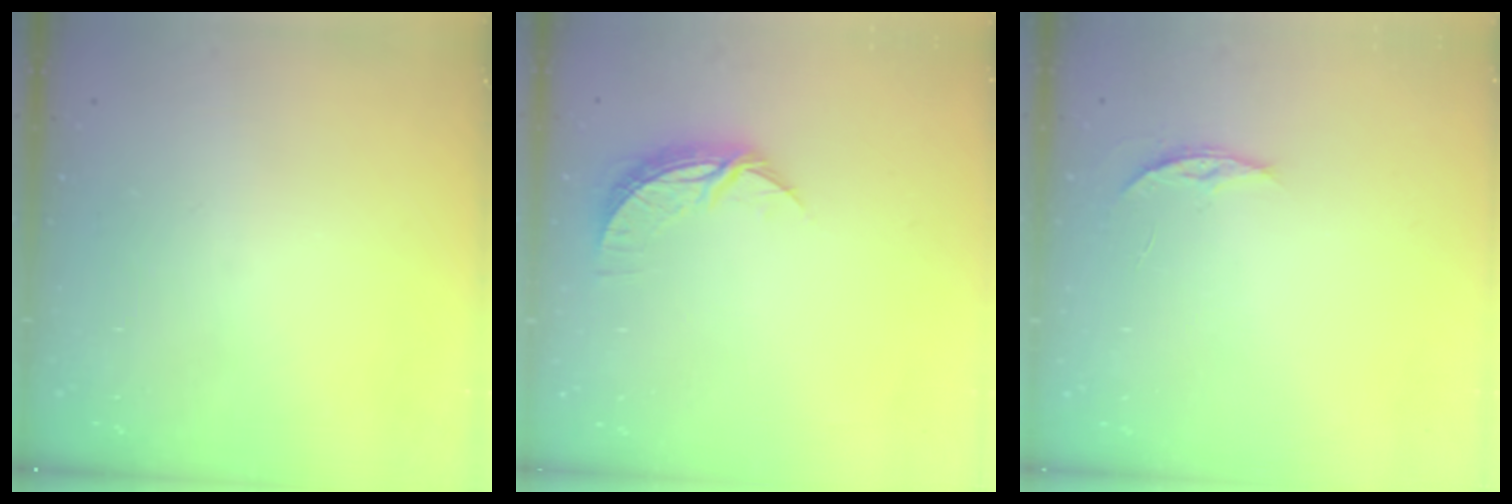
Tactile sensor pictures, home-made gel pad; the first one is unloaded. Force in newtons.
{"total": 7.2, "press": 7.2, "slide": 0.4}
{"total": 3.5, "press": 3.5, "slide": 0.4}